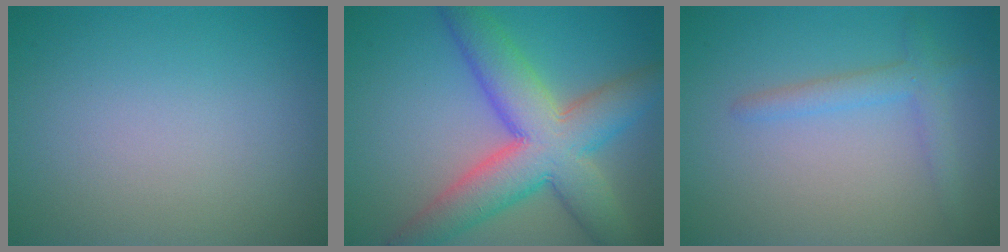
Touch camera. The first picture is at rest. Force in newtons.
{"total": 9.7, "press": 9.7, "slide": 0.4}
{"total": 2.2, "press": 2.2, "slide": 0.1}